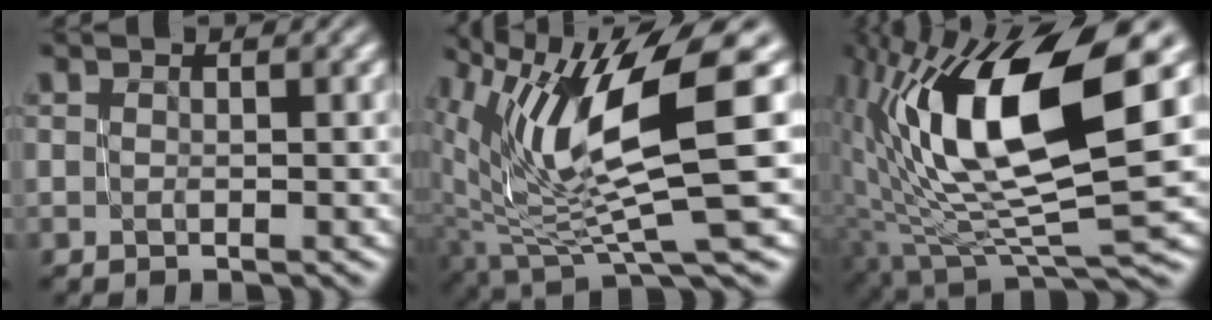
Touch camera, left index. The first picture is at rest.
{"total": 12.0, "force": [3.1, 3.5, 11.0], "torque": [-0.212, -0.007, 0.073]}
{"total": 14.5, "force": [3.0, 5.0, 13.3], "torque": [-0.253, 0.004, 0.049]}